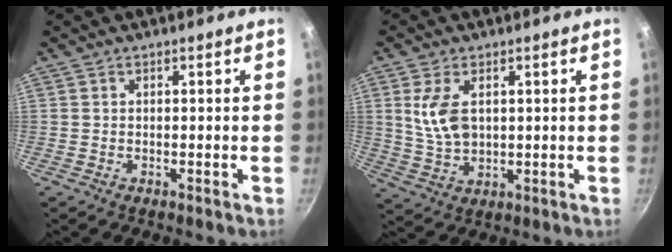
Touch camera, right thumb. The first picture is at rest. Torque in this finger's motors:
{"motor_torque": [-0.43, 0.91, 1.03, 0.24, 0.07]}